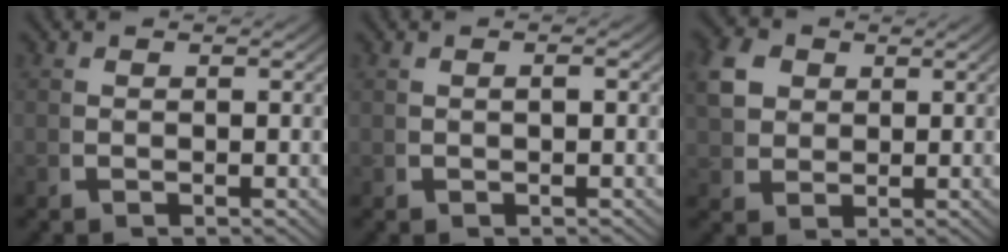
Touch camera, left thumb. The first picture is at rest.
{"total": 0.6, "force": [-0.1, 0.1, 0.5], "torque": [-0.010, -0.002, 0.002]}
{"total": 5.0, "force": [2.0, 3.8, 2.5], "torque": [-0.067, -0.010, 0.045]}